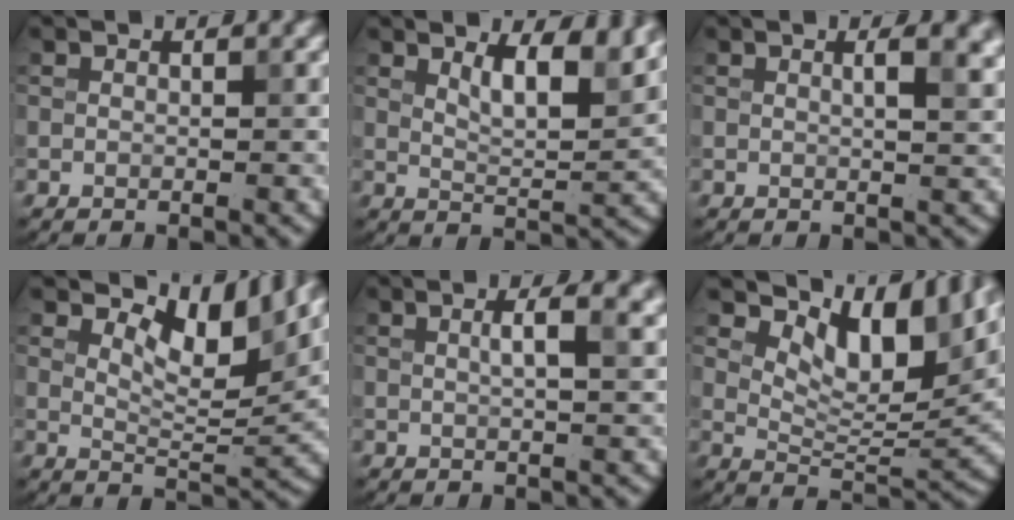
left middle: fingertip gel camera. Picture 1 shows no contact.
{"total": 5.3, "force": [3.1, 1.8, 4.0], "torque": [-0.062, 0.000, 0.048]}
{"total": 3.9, "force": [1.4, 1.6, 3.3], "torque": [-0.024, 0.012, 0.009]}
{"total": 5.8, "force": [3.2, 2.3, 4.3], "torque": [-0.071, -0.003, 0.049]}
{"total": 3.4, "force": [1.1, 1.1, 3.0], "torque": [-0.032, 0.011, 0.005]}
{"total": 9.4, "force": [5.7, 4.0, 6.2], "torque": [-0.095, 0.000, 0.099]}